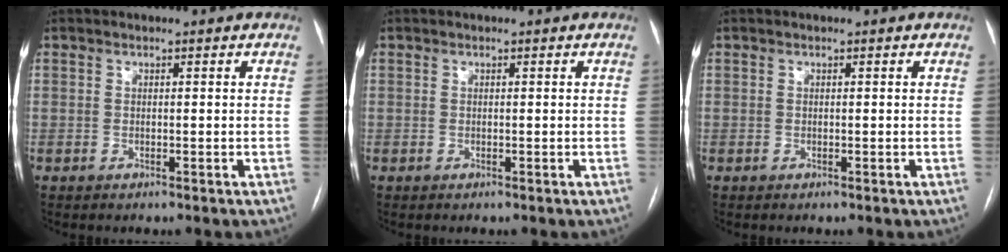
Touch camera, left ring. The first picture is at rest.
{"total": 0.0}
{"total": 0.0}